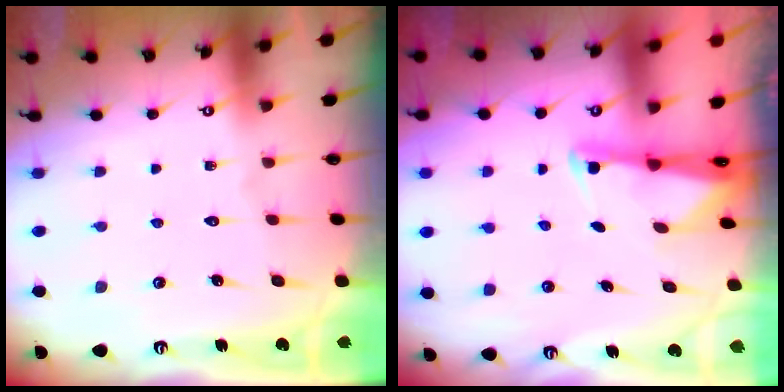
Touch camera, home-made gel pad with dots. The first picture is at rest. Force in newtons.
{"total": 1.9, "press": 1.9, "slide": 0.4}